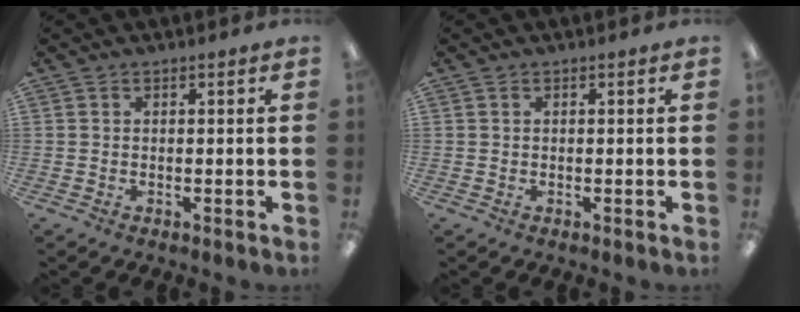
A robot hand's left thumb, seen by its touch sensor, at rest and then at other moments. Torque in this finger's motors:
{"motor_torque": [0.00, 0.00, 0.00, -0.01, 0.00]}